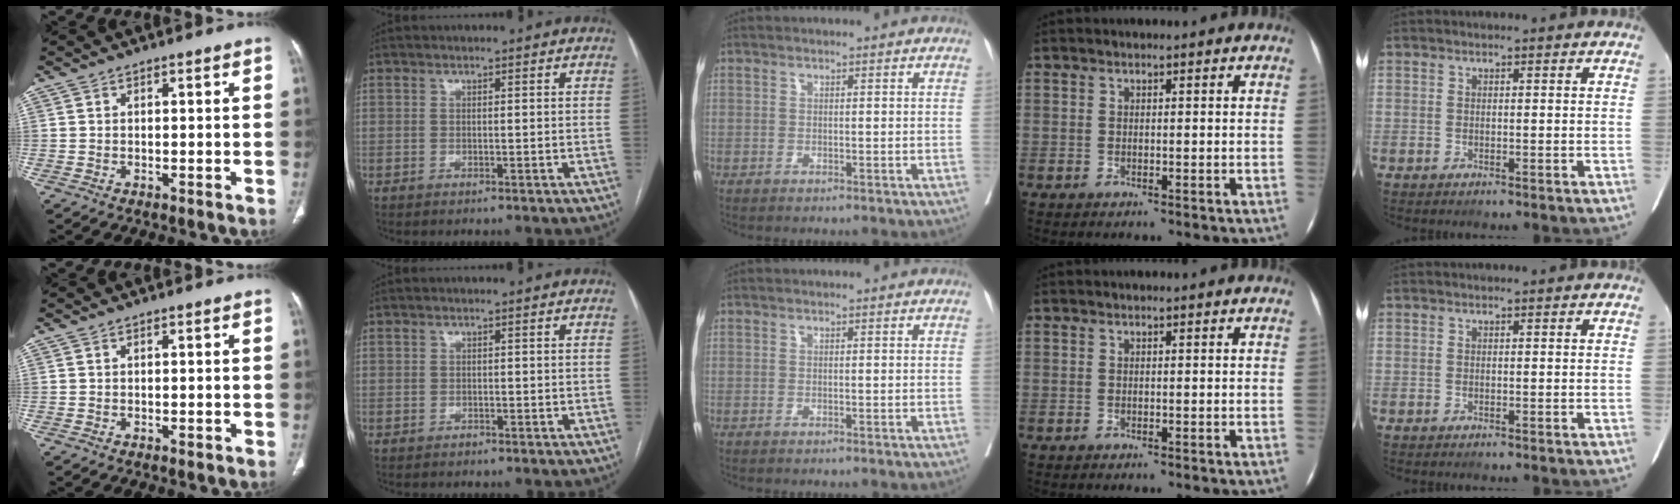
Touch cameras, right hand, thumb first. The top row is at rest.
{"thumb": {"total": 0.5, "force": [-0.1, 0.3, 0.4], "torque": [-0.002, -0.003, -0.002]}, "index": {"total": 0.5, "force": [-0.2, 0.4, 0.0], "torque": [-0.001, 0.004, -0.005]}}